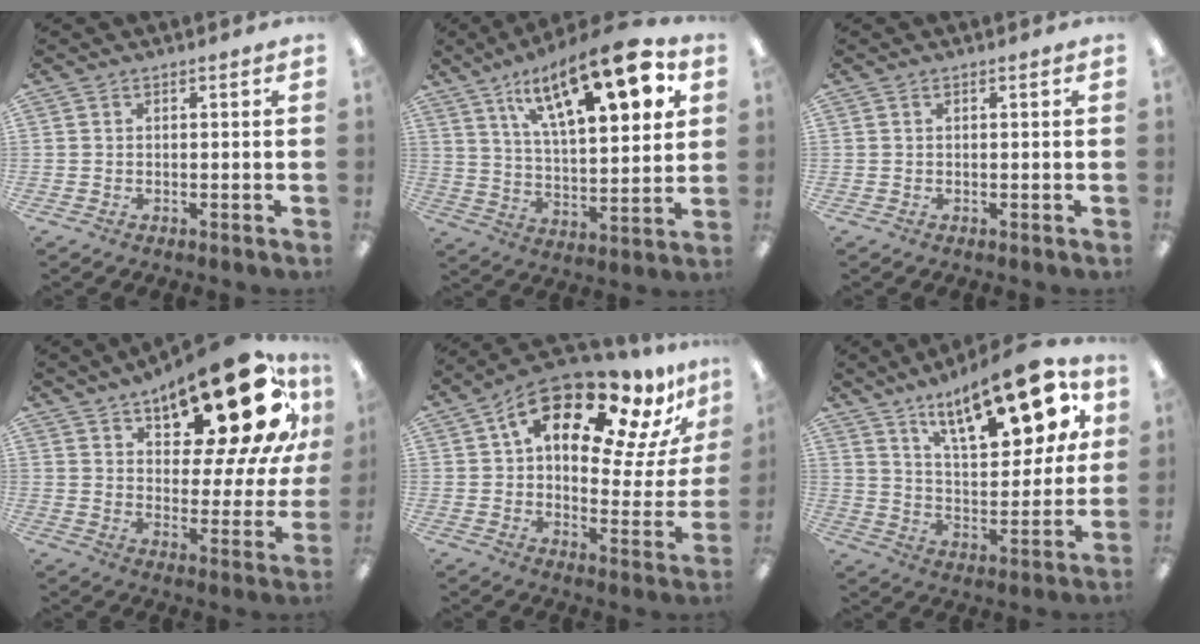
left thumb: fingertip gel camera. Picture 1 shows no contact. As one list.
[{"total": 22.4, "force": [12.1, 7.9, 17.1], "torque": [-0.253, -0.062, 0.192]}, {"total": 0.0}, {"total": 24.1, "force": [16.3, 8.5, 15.6], "torque": [-0.210, -0.104, 0.264]}, {"total": 20.3, "force": [13.3, 8.0, 13.1], "torque": [-0.208, -0.085, 0.221]}, {"total": 21.3, "force": [13.4, 7.8, 14.6], "torque": [-0.220, -0.070, 0.222]}]